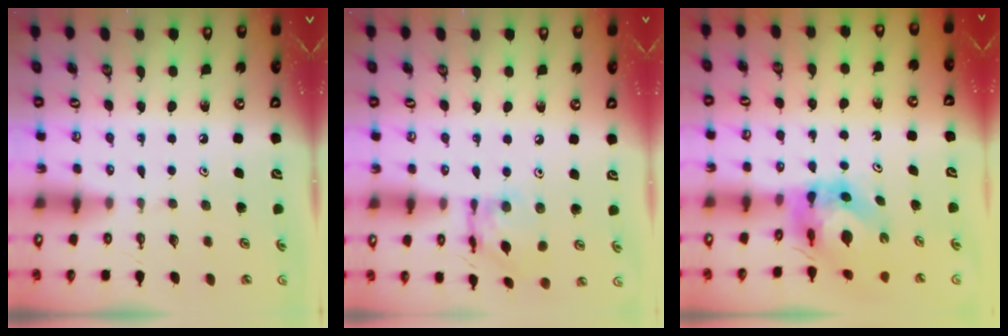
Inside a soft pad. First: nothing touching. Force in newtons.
{"total": 10.5, "press": 10.4, "slide": 0.8}
{"total": 7.5, "press": 7.5, "slide": 0.7}